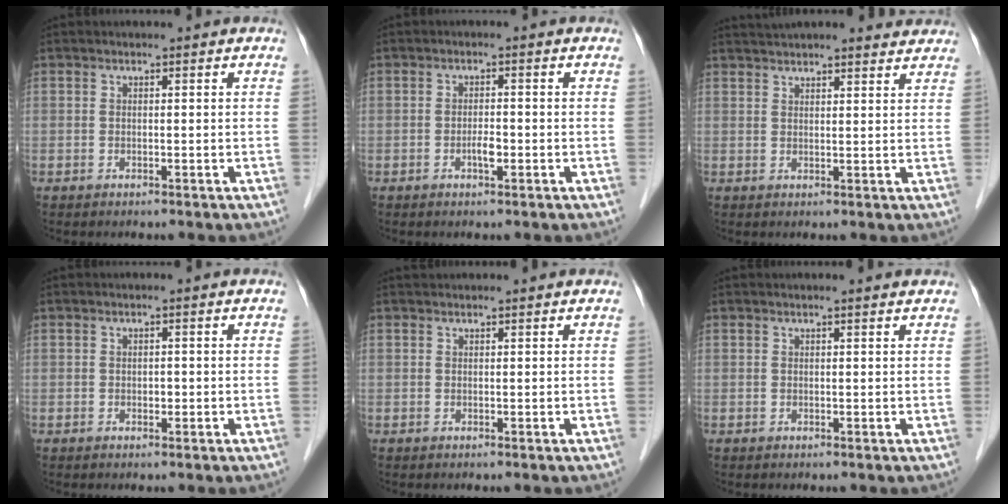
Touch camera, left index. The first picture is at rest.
{"total": 1.9, "force": [-0.8, 0.5, 1.7], "torque": [-0.031, 0.002, -0.012]}
{"total": 12.0, "force": [11.1, 1.8, 3.9], "torque": [-0.053, 0.028, 0.144]}
{"total": 0.8, "force": [-0.2, 0.6, 0.5], "torque": [-0.010, 0.002, -0.002]}
{"total": 1.4, "force": [1.3, 0.1, 0.2], "torque": [-0.007, 0.018, 0.022]}
{"total": 1.4, "force": [1.3, -0.1, 0.4], "torque": [-0.015, 0.004, 0.015]}